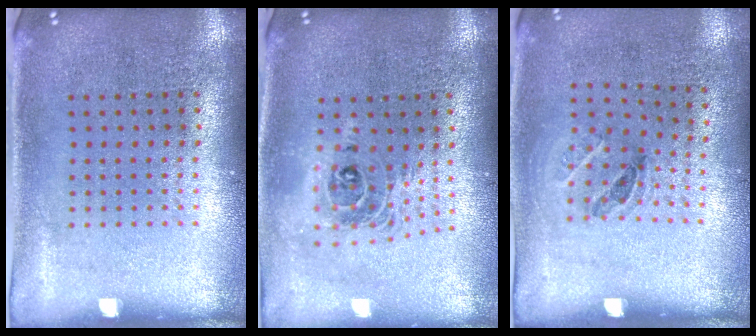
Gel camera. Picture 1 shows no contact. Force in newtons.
{"total": 1.8, "press": 1.4, "slide": 1.1}
{"total": 1.2, "press": 0.7, "slide": 0.9}